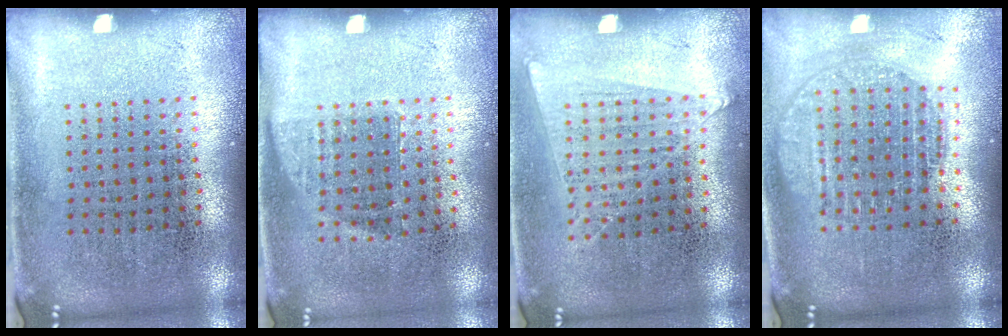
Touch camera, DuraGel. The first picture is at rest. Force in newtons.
{"total": 0.7, "press": 0.7, "slide": 0.4}
{"total": 1.1, "press": 1.1, "slide": 0.4}
{"total": 1.8, "press": 1.5, "slide": 0.9}